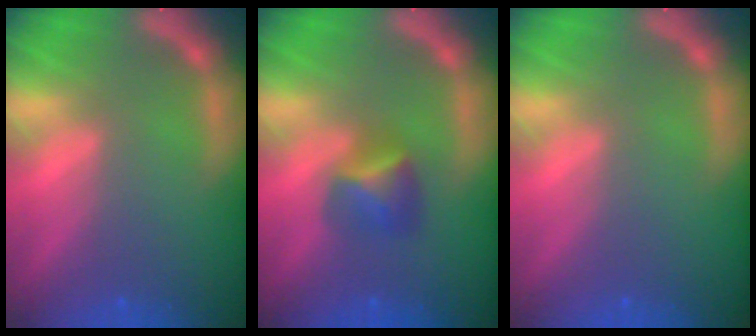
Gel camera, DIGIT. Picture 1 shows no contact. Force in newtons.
{"total": 2.9}
{"total": 0.0}